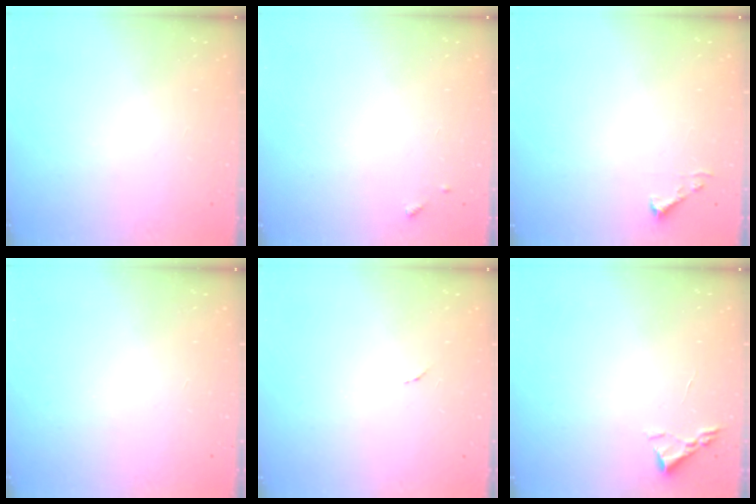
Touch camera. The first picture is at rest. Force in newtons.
{"total": 5.1, "press": 5.1, "slide": 0.5}
{"total": 3.7, "press": 3.7, "slide": 0.5}
{"total": 0.0}
{"total": 3.3, "press": 3.3, "slide": 0.2}
{"total": 2.4, "press": 2.3, "slide": 0.3}